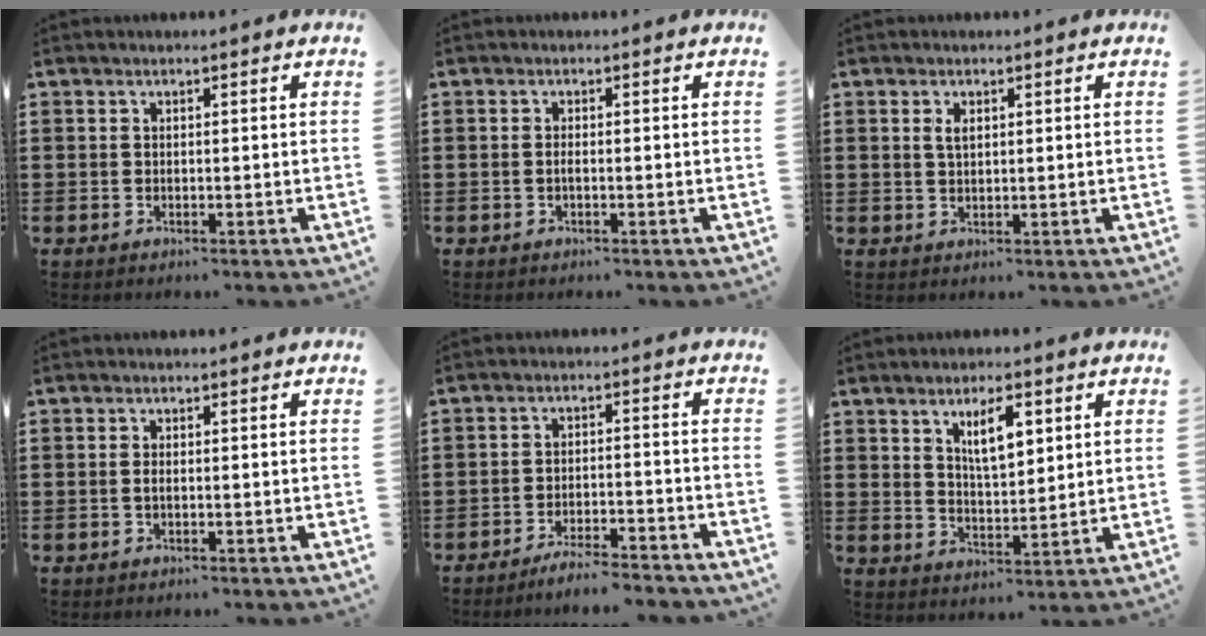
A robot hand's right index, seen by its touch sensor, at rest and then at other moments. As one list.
[{"total": 0.7, "force": [-0.4, 0.1, 0.5], "torque": [-0.011, -0.001, -0.006]}, {"total": 1.7, "force": [0.6, 0.8, 1.4], "torque": [-0.030, 0.004, 0.010]}, {"total": 0.8, "force": [-0.2, 0.3, 0.7], "torque": [-0.014, 0.000, -0.003]}, {"total": 4.4, "force": [-4.2, -0.2, 1.2], "torque": [-0.022, -0.001, -0.083]}, {"total": 5.8, "force": [2.8, 2.1, 4.7], "torque": [-0.085, -0.001, 0.044]}]